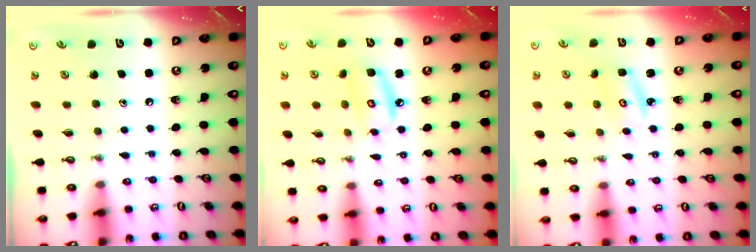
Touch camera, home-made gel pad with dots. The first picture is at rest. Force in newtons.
{"total": 6.9, "press": 6.9, "slide": 0.4}
{"total": 2.6, "press": 2.6, "slide": 0.2}